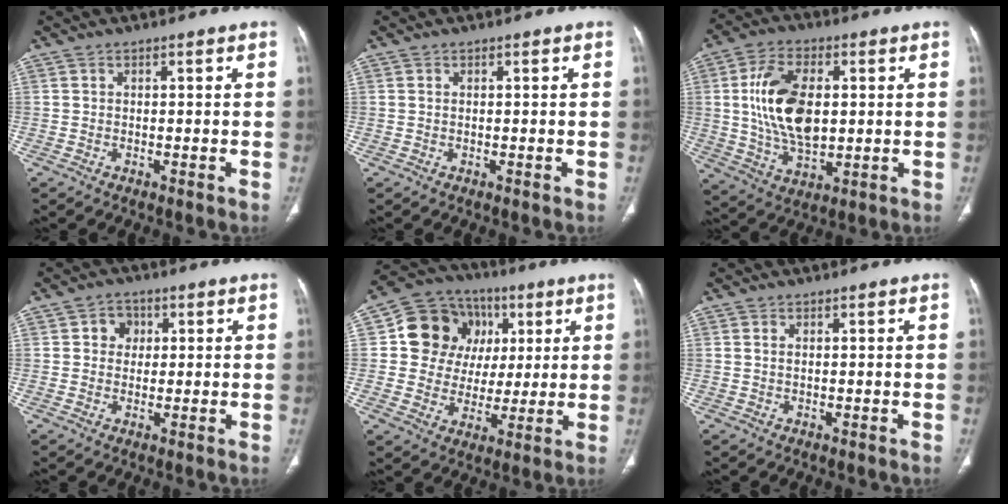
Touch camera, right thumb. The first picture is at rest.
{"total": 0.0}
{"total": 15.6, "force": [1.9, 8.9, 12.7], "torque": [-0.226, -0.004, 0.039]}
{"total": 3.7, "force": [0.9, 3.3, 1.5], "torque": [0.000, 0.003, 0.010]}
{"total": 15.4, "force": [3.8, 13.6, 6.1], "torque": [-0.061, 0.015, 0.069]}
{"total": 0.8, "force": [0.3, 0.4, 0.6], "torque": [-0.014, 0.003, 0.007]}